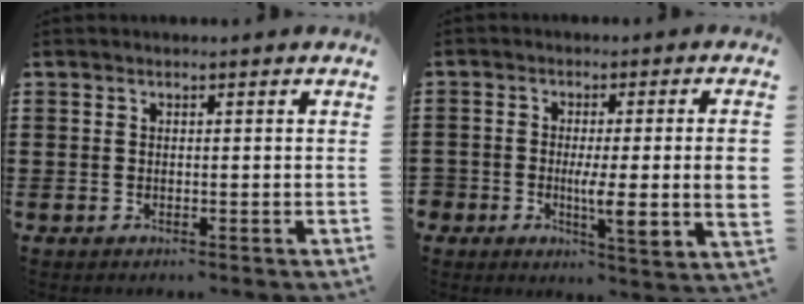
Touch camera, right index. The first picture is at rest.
{"total": 6.4, "force": [-1.1, 1.5, 6.1], "torque": [-0.106, -0.007, -0.022]}